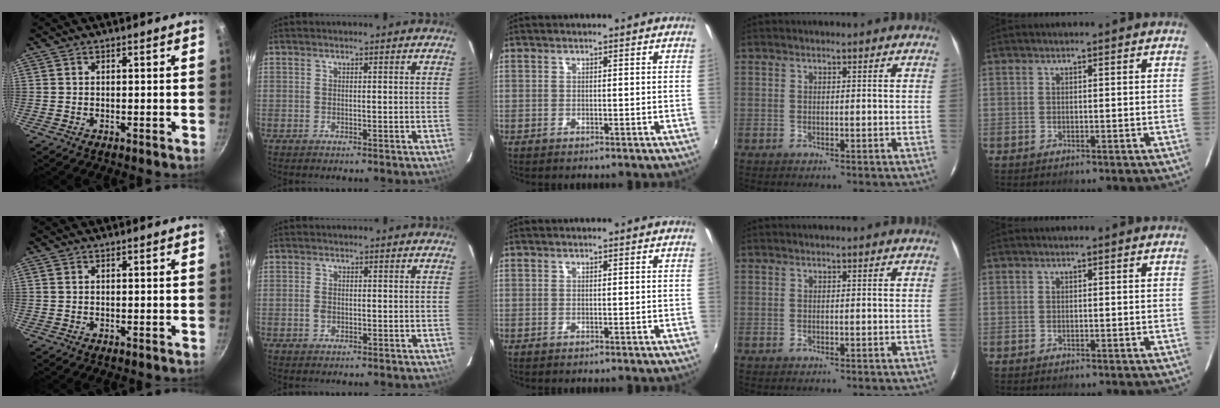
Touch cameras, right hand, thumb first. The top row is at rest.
{"thumb": {"total": 0.7, "force": [0.3, 0.5, 0.4], "torque": [-0.008, 0.002, 0.004]}, "index": {"total": 1.8, "force": [-0.4, 1.2, 1.2], "torque": [-0.026, 0.002, -0.008]}}